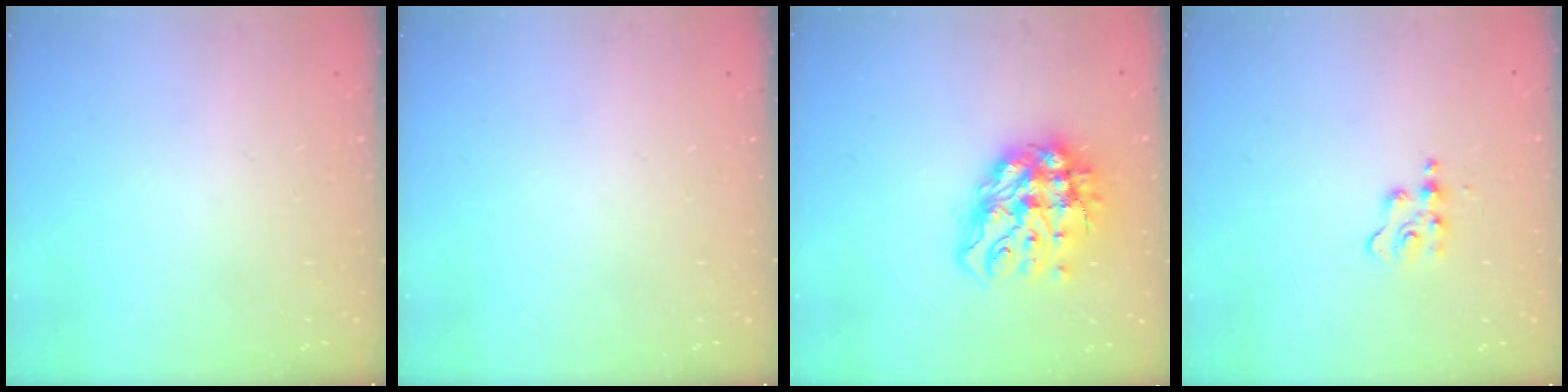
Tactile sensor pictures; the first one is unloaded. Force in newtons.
{"total": 0.0}
{"total": 14.7, "press": 14.7, "slide": 1.3}
{"total": 4.2, "press": 4.1, "slide": 0.6}